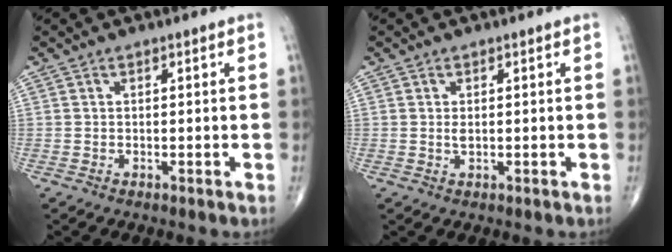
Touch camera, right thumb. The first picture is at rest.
{"total": 0.9, "force": [0.1, 0.4, 0.8], "torque": [-0.017, -0.003, 0.003]}